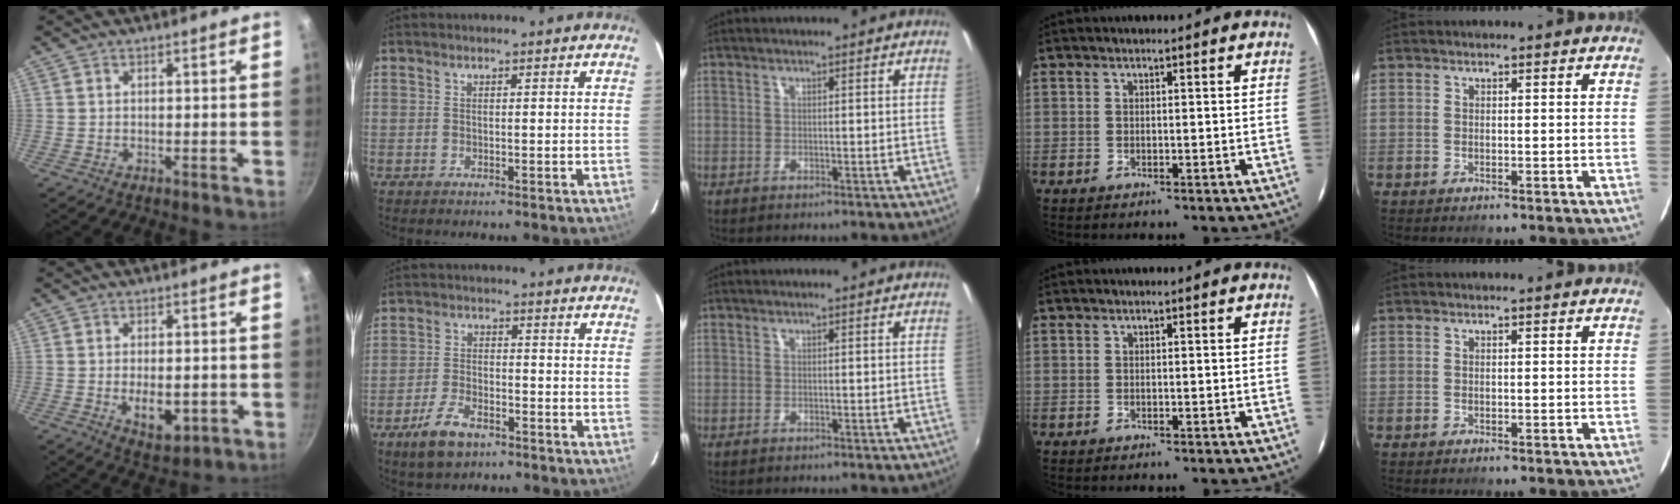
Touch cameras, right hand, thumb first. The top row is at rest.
{"thumb": {"total": 7.0, "force": [-1.4, 3.7, 5.7], "torque": [-0.073, -0.005, -0.009]}, "index": {"total": 7.5, "force": [-5.0, 3.5, 4.4], "torque": [-0.112, -0.003, -0.090]}}